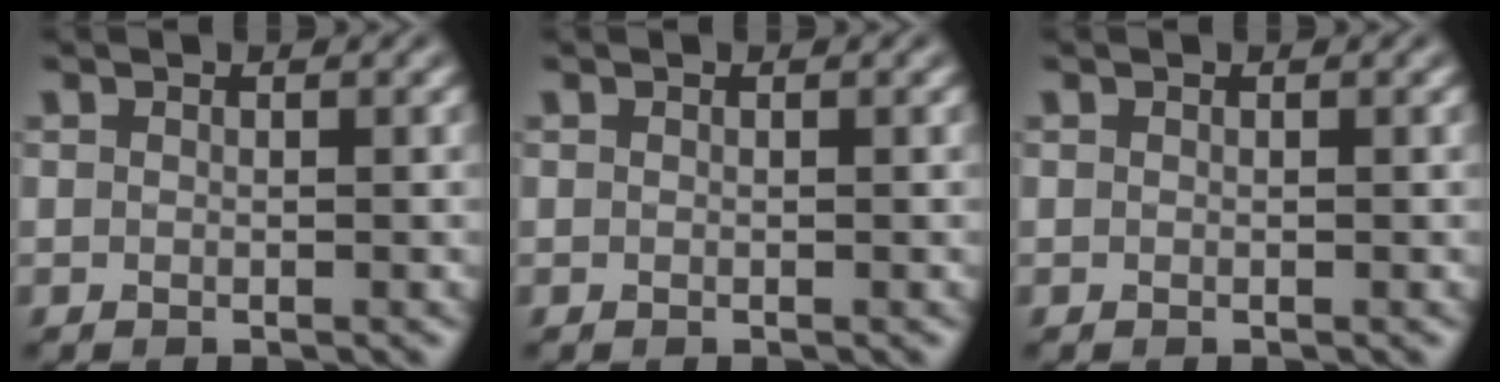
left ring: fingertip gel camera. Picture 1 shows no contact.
{"total": 0.0}
{"total": 0.0}